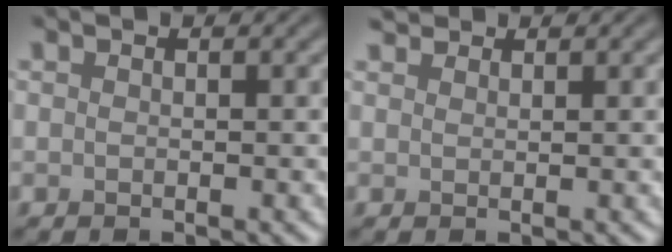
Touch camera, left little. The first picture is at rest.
{"total": 1.4, "force": [1.3, 0.4, 0.2], "torque": [-0.007, 0.003, 0.025]}